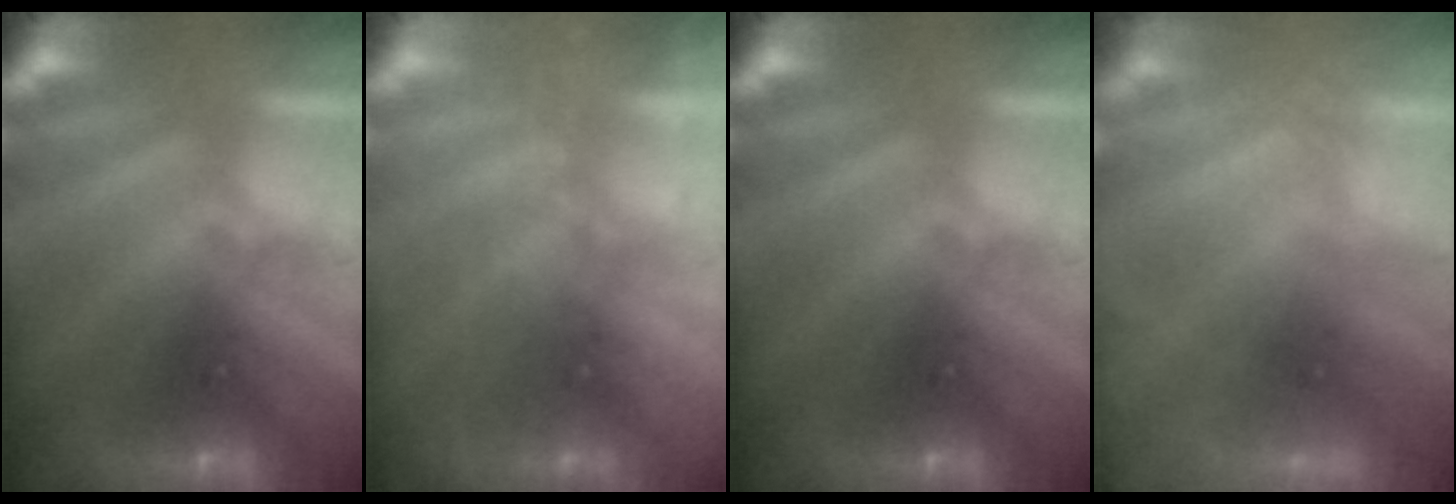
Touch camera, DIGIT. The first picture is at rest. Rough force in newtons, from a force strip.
{"total": 1.4}
{"total": 0.0}
{"total": 2.4}